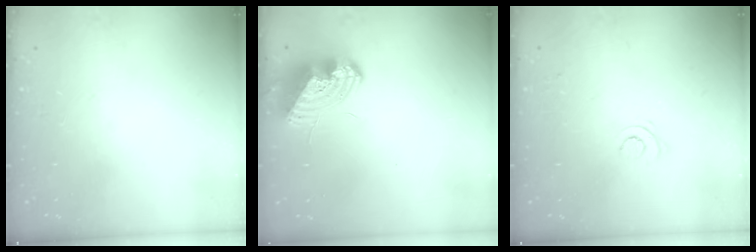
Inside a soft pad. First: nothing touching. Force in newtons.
{"total": 10.5, "press": 10.5, "slide": 1.0}
{"total": 4.2, "press": 4.1, "slide": 0.8}